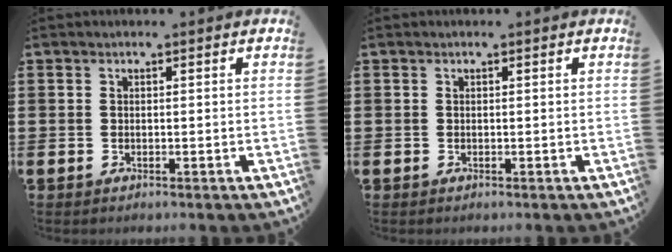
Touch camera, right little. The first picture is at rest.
{"total": 0.0}